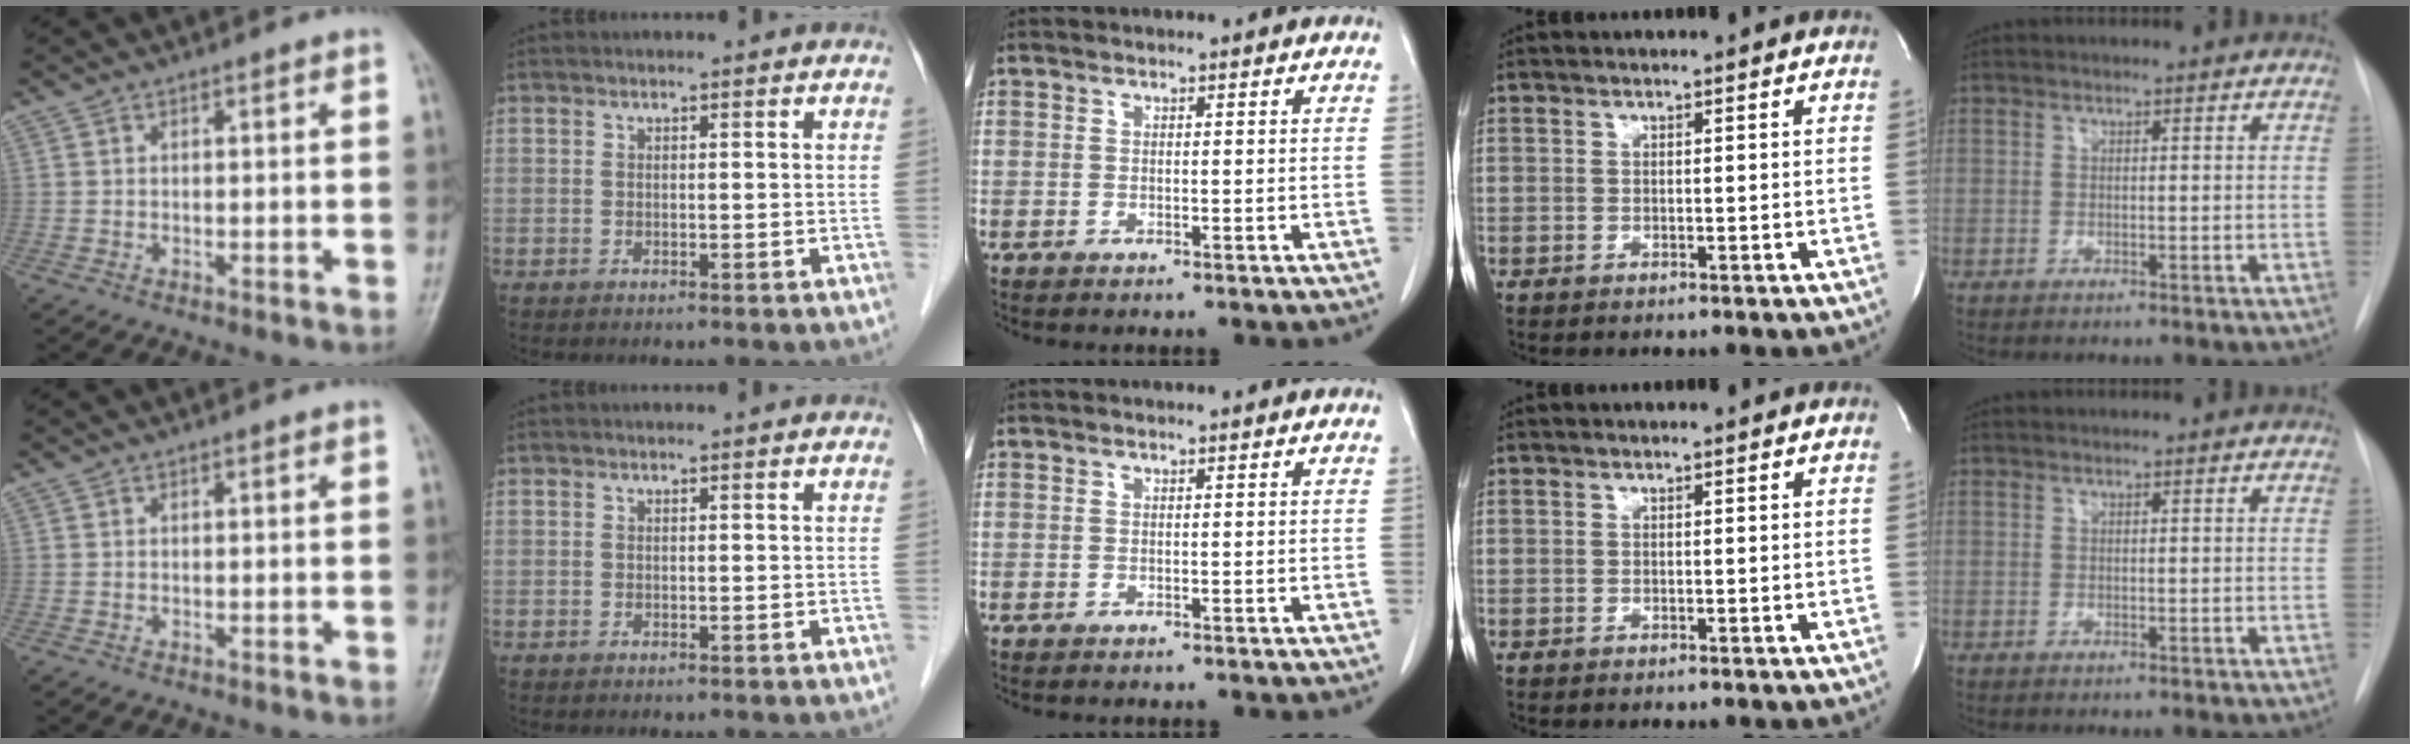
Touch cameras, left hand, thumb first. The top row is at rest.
{}